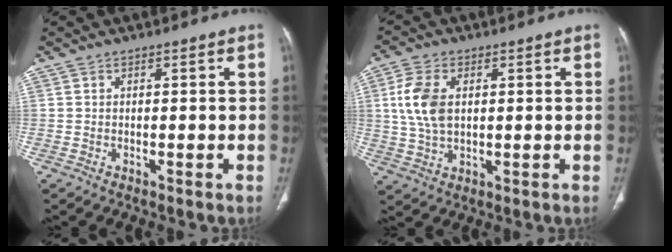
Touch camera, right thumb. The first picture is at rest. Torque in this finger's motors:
{"motor_torque": [0.03, 0.02, 0.88, 0.40, 0.11]}